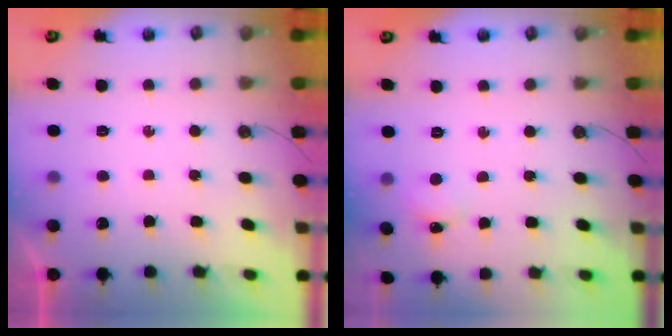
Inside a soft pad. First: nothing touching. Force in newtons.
{"total": 2.6, "press": 2.6, "slide": 0.4}